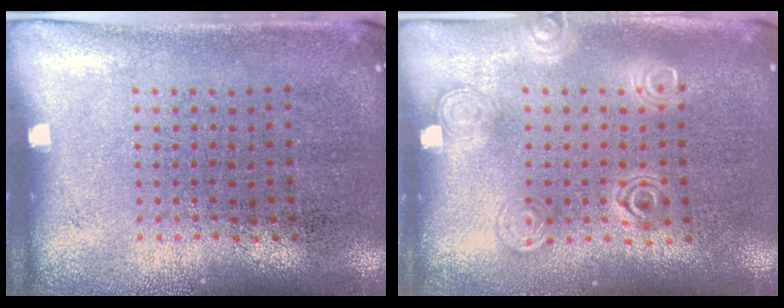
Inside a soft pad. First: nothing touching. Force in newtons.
{"total": 1.3, "press": 1.3, "slide": 0.2}